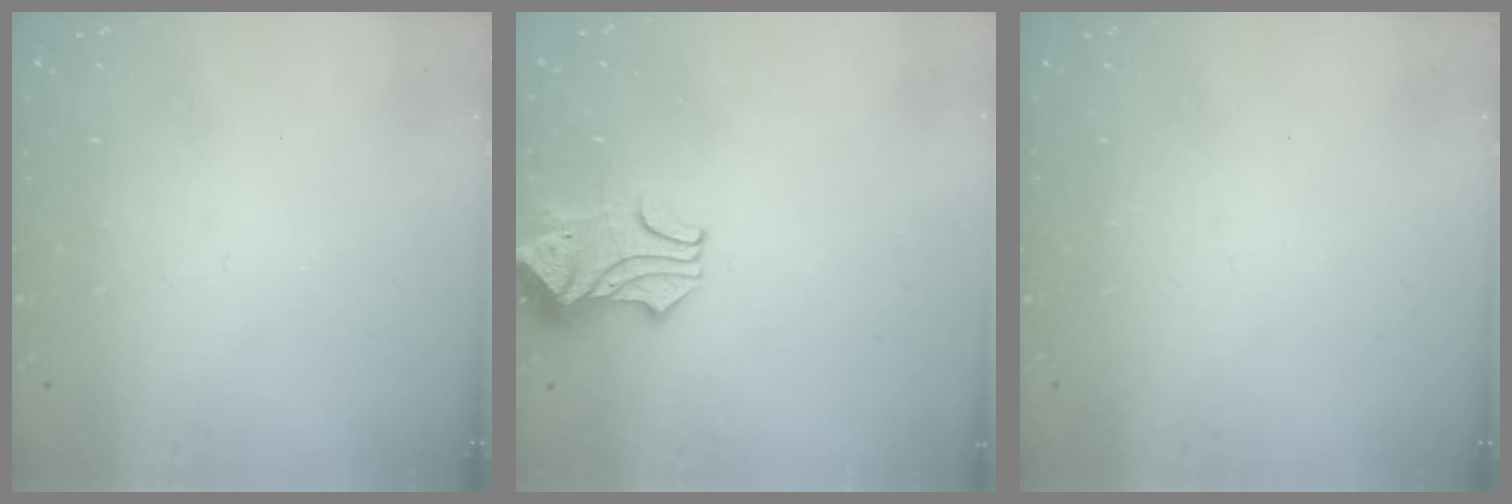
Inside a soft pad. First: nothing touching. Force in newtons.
{"total": 1.7, "press": 1.3, "slide": 1.1}
{"total": 0.0}